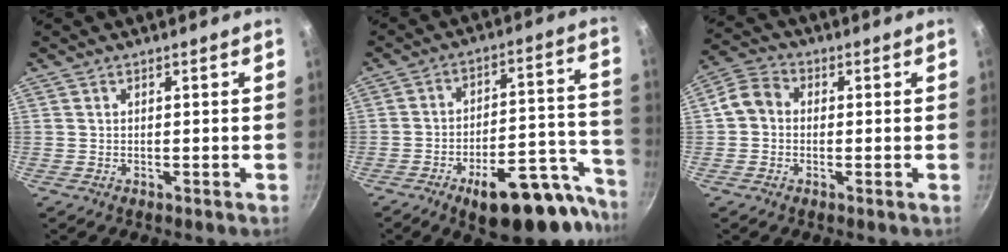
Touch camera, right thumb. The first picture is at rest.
{"total": 18.6, "force": [-12.8, 6.5, 11.9], "torque": [-0.096, 0.111, -0.186]}
{"total": 5.9, "force": [-0.1, 4.9, 3.2], "torque": [-0.050, 0.020, -0.013]}